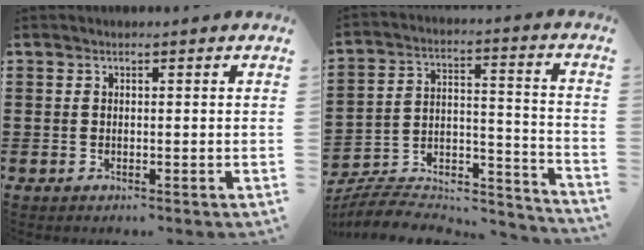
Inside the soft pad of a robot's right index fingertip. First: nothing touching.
{"total": 6.4, "force": [-5.9, 2.0, 1.6], "torque": [-0.020, 0.006, -0.115]}